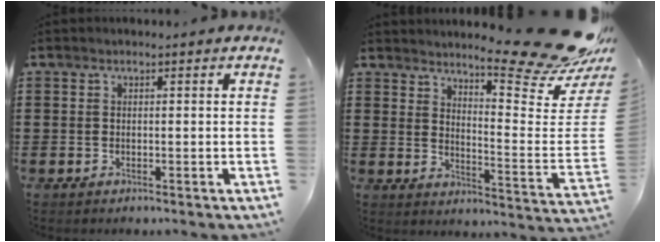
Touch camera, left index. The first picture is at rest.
{"total": 13.4, "force": [11.4, 0.7, 6.9], "torque": [-0.108, -0.087, 0.186]}